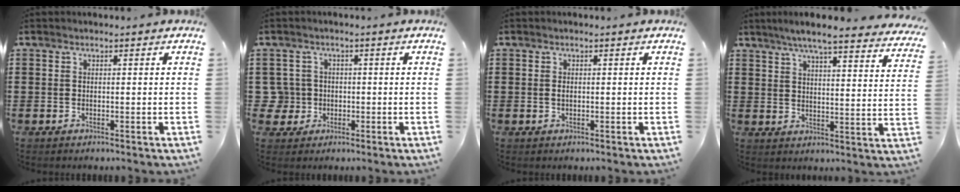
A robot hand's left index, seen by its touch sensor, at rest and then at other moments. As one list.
[{"total": 3.5, "force": [-0.5, 3.4, 0.4], "torque": [-0.041, 0.002, -0.018]}, {"total": 0.7, "force": [0.0, 0.3, 0.7], "torque": [-0.015, 0.000, -0.001]}, {"total": 5.9, "force": [5.2, 0.0, 2.9], "torque": [-0.075, -0.025, 0.088]}]